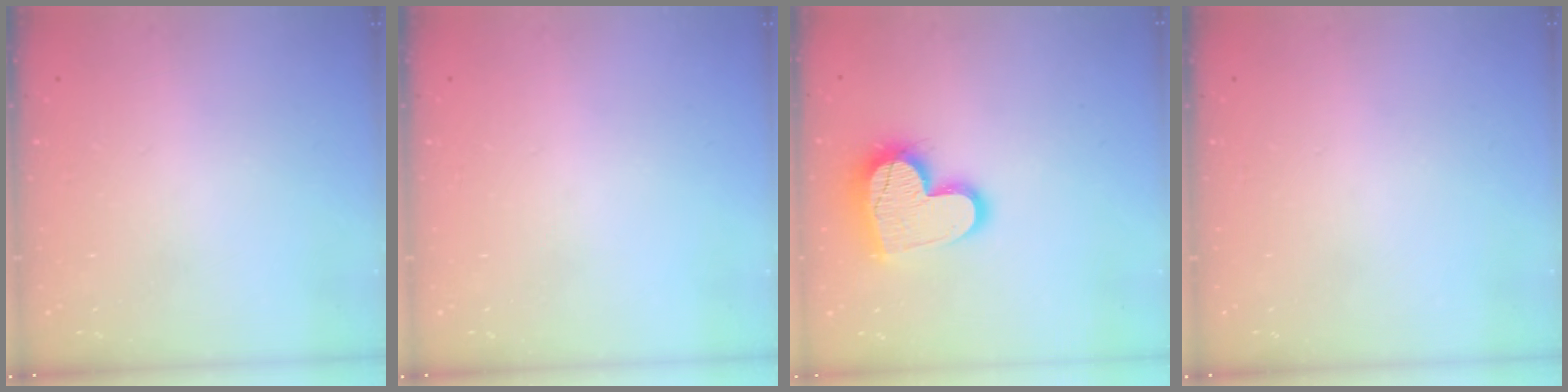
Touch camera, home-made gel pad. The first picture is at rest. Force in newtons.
{"total": 0.0}
{"total": 16.5, "press": 16.5, "slide": 1.1}
{"total": 0.0}